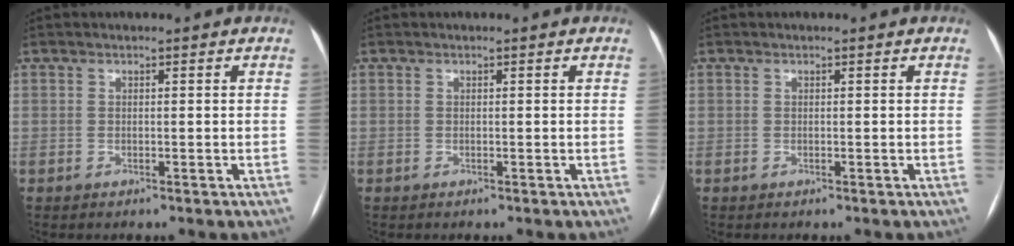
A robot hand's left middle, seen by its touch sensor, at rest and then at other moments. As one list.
[{"total": 0.0}, {"total": 0.0}]